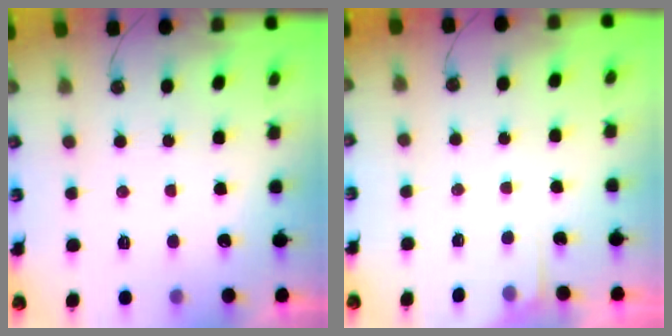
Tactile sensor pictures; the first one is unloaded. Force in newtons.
{"total": 3.7, "press": 3.7, "slide": 0.4}